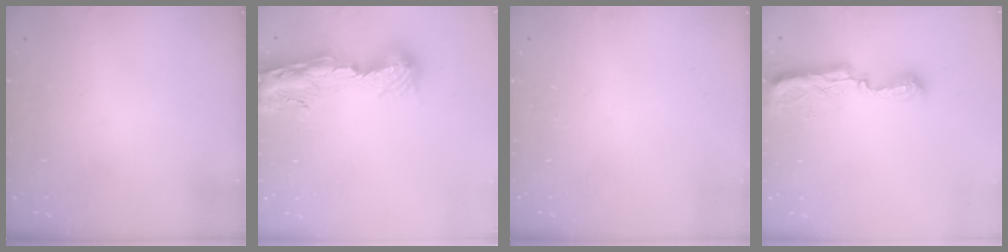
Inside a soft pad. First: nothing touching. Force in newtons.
{"total": 13.0, "press": 12.9, "slide": 1.3}
{"total": 0.0}
{"total": 8.3, "press": 8.3, "slide": 0.9}